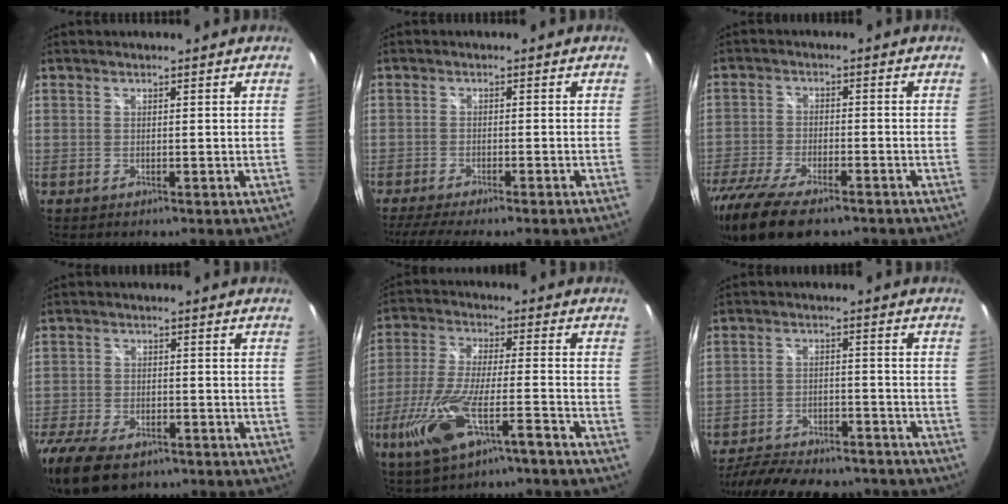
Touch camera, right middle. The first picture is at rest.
{"total": 7.3, "force": [-6.2, -0.5, 3.8], "torque": [-0.087, -0.020, -0.098]}
{"total": 17.1, "force": [-12.5, 6.1, 9.9], "torque": [-0.224, -0.053, -0.215]}
{"total": 15.5, "force": [-10.7, 7.6, 8.3], "torque": [-0.216, -0.043, -0.186]}
{"total": 14.7, "force": [-8.5, 3.3, 11.5], "torque": [-0.253, -0.029, -0.158]}
{"total": 19.0, "force": [-16.2, 6.2, 7.9], "torque": [-0.167, -0.008, -0.222]}